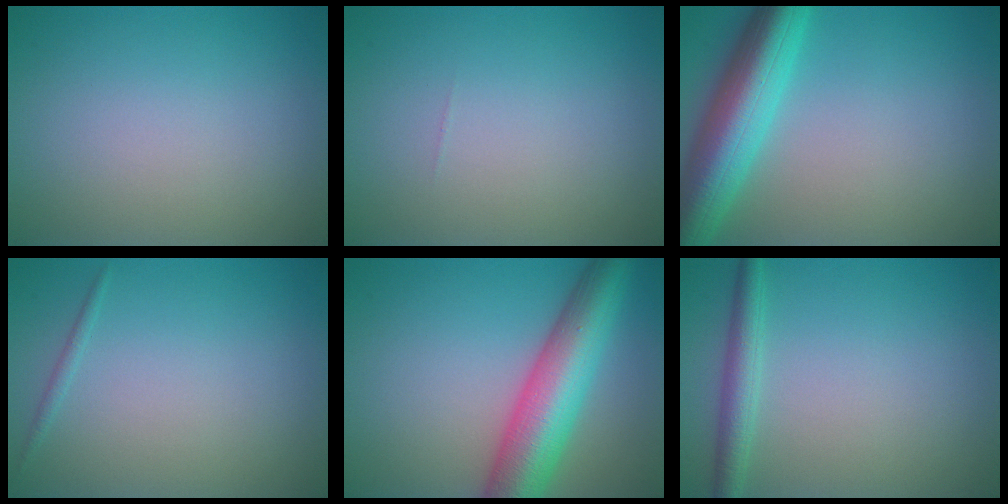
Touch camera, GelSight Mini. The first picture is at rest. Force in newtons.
{"total": 0.0}
{"total": 8.5, "press": 8.5, "slide": 0.5}
{"total": 0.6, "press": 0.6, "slide": 0.0}
{"total": 9.3, "press": 9.3, "slide": 0.3}
{"total": 2.4, "press": 2.4, "slide": 0.0}